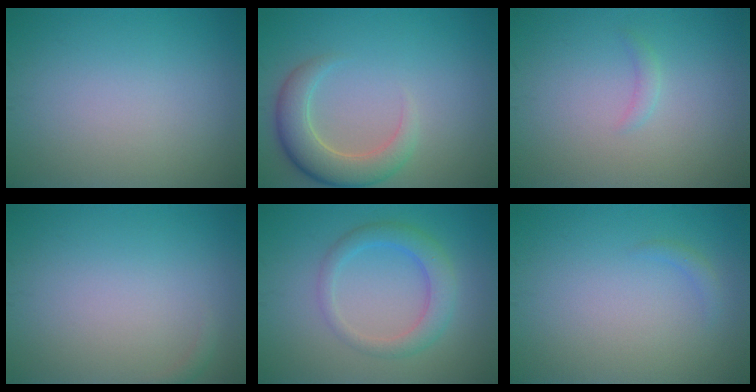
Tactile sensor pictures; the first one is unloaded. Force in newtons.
{"total": 4.7, "press": 4.7, "slide": 0.4}
{"total": 0.8, "press": 0.8, "slide": 0.1}
{"total": 0.6, "press": 0.6, "slide": 0.1}
{"total": 3.4, "press": 3.4, "slide": 0.1}
{"total": 0.8, "press": 0.8, "slide": 0.1}